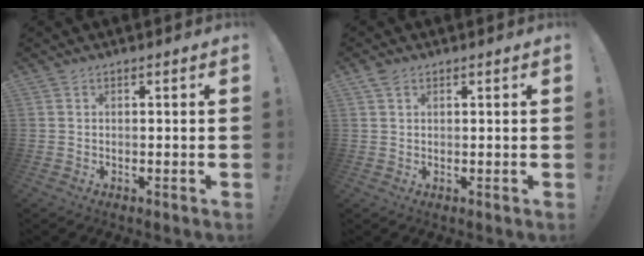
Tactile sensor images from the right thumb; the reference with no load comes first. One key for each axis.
{"total": 2.2, "fx": 1.4, "fy": 1.5, "fz": 0.9, "tx": -0.018, "ty": 0.001, "tz": 0.027}